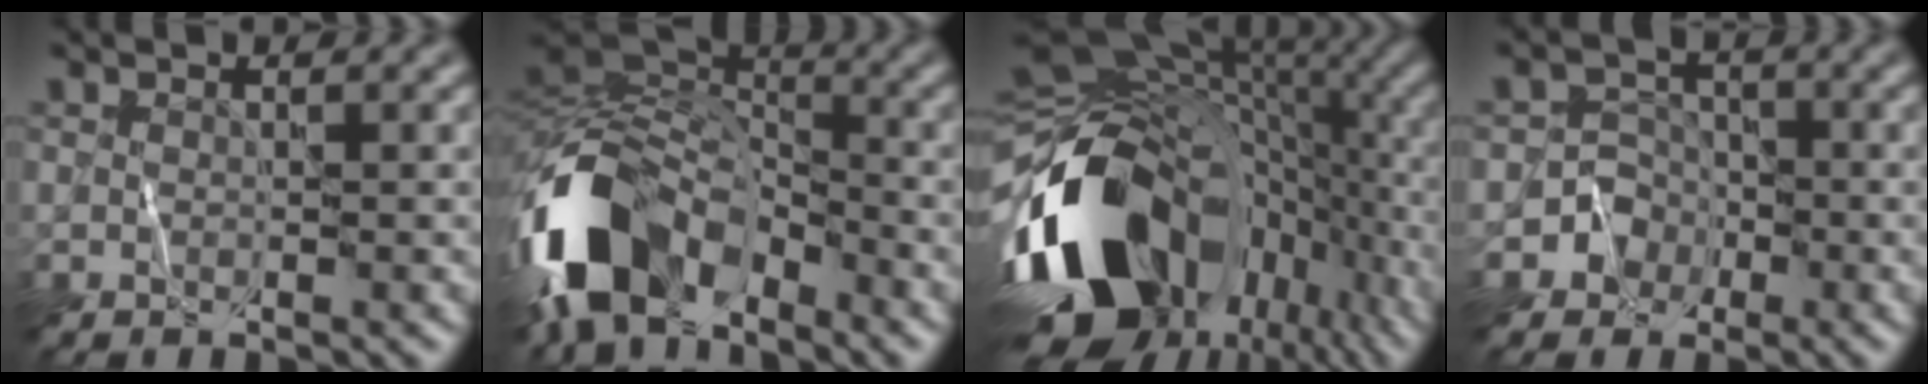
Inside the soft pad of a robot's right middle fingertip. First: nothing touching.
{"total": 12.1, "force": [-6.5, 7.1, 7.4], "torque": [-0.150, -0.003, -0.129]}
{"total": 17.3, "force": [-6.1, 10.7, 12.1], "torque": [-0.250, -0.027, -0.100]}
{"total": 4.5, "force": [-2.2, 3.9, -0.1], "torque": [0.033, 0.003, -0.061]}